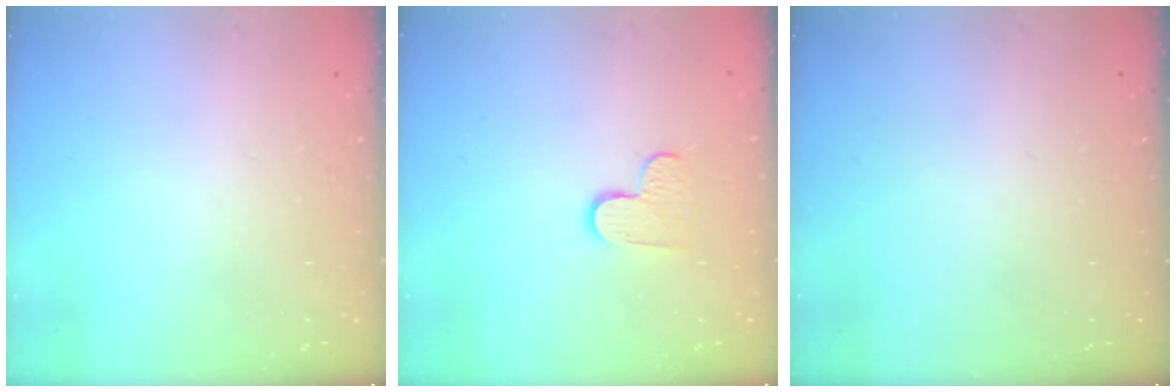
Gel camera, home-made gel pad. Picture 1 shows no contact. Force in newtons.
{"total": 4.9, "press": 4.8, "slide": 0.4}
{"total": 0.0}